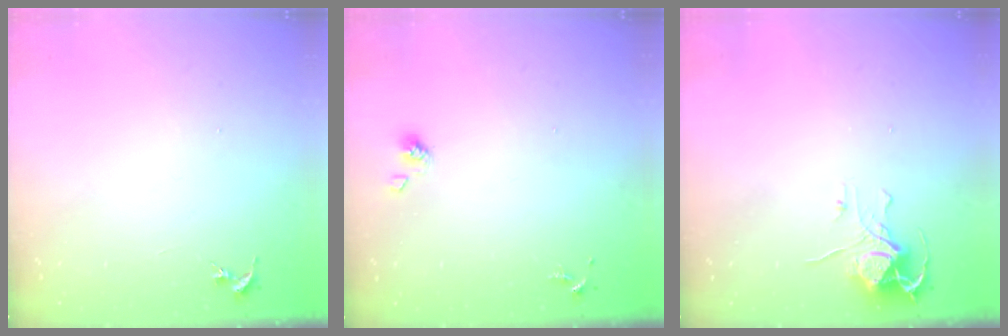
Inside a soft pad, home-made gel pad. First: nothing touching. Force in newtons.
{"total": 4.6, "press": 4.1, "slide": 2.2}
{"total": 8.0, "press": 8.0, "slide": 0.6}